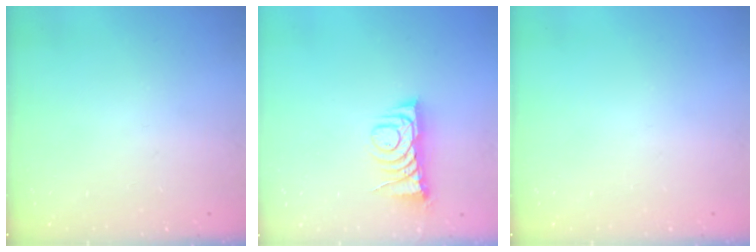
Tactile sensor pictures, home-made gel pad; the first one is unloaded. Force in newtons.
{"total": 7.0, "press": 7.0, "slide": 0.9}
{"total": 0.0}